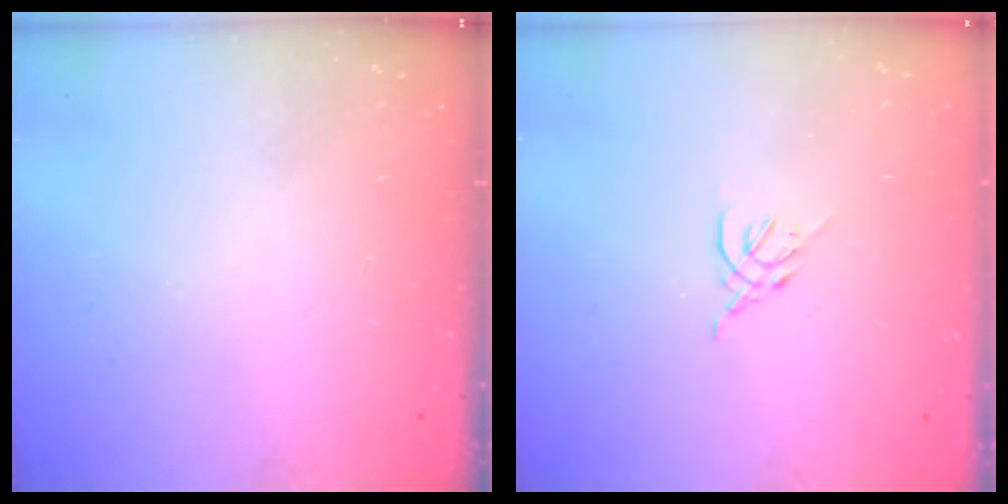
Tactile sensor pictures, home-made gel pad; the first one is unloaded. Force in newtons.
{"total": 2.6, "press": 2.5, "slide": 0.8}